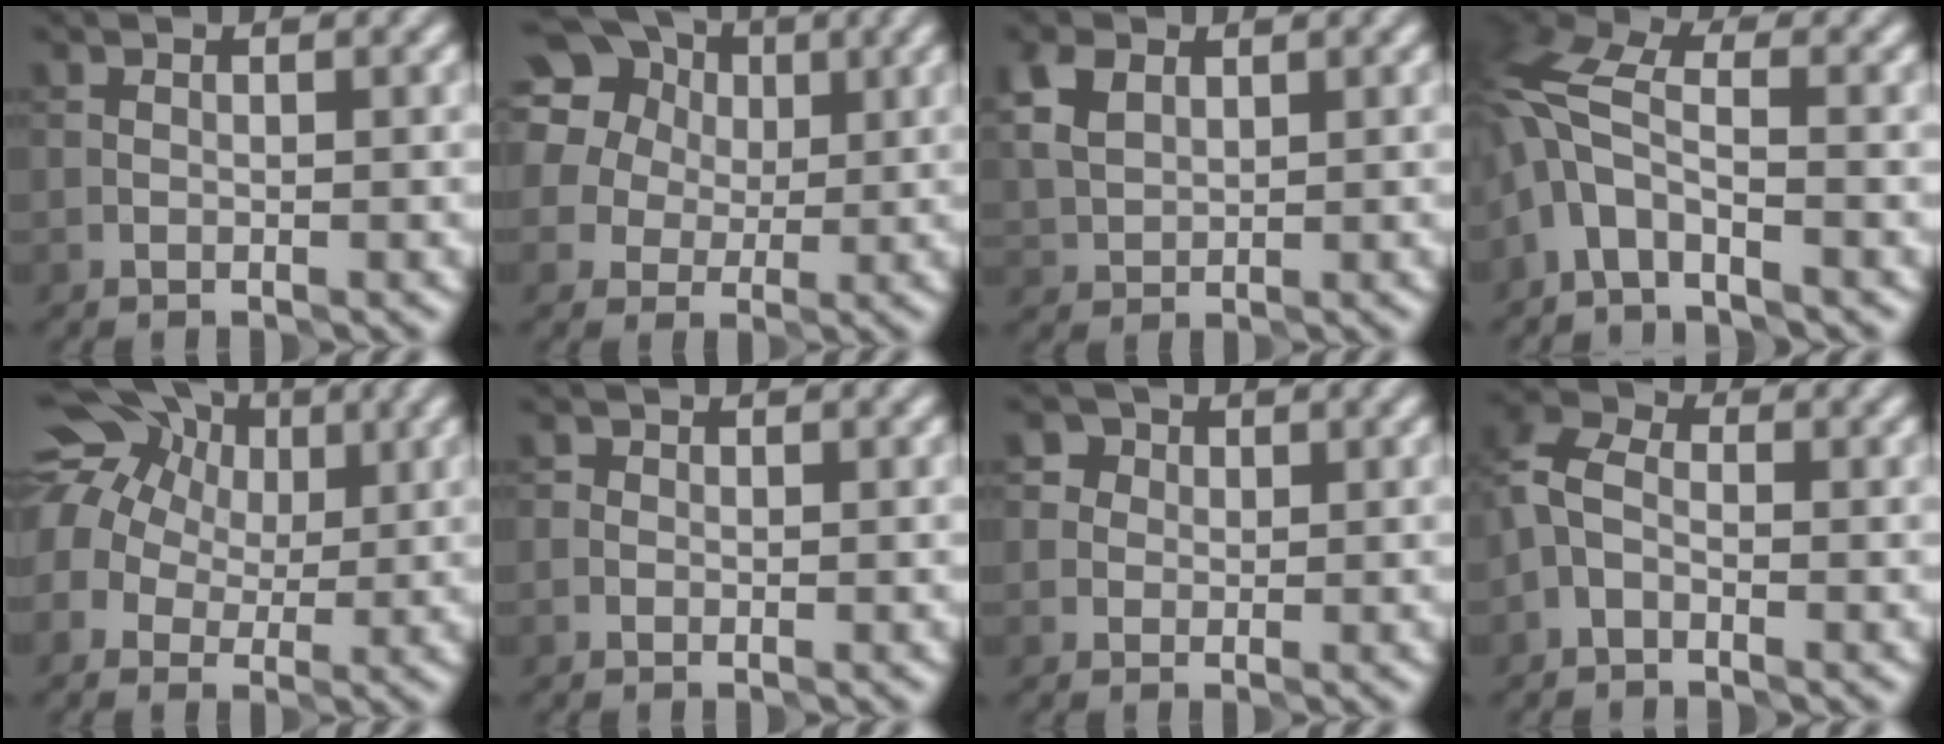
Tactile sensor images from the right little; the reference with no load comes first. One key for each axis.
{"total": 15.6, "fx": 6.8, "fy": 12.7, "fz": 6.0, "tx": -0.160, "ty": 0.049, "tz": 0.098}
{"total": 3.7, "fx": 1.8, "fy": 2.4, "fz": 2.1, "tx": -0.055, "ty": 0.012, "tz": 0.034}
{"total": 4.7, "fx": -2.3, "fy": 1.9, "fz": 3.7, "tx": -0.082, "ty": 0.014, "tz": -0.058}
{"total": 12.8, "fx": 5.2, "fy": 9.9, "fz": 6.4, "tx": -0.127, "ty": 0.047, "tz": 0.064}
{"total": 0.7, "fx": 0.1, "fy": 0.7, "fz": 0.2, "tx": 0.005, "ty": -0.002, "tz": -0.009}
{"total": 2.9, "fx": 1.3, "fy": 2.5, "fz": 0.7, "tx": 0.015, "ty": 0.011, "tz": 0.007}
{"total": 3.3, "fx": -0.5, "fy": 2.2, "fz": 2.4, "tx": -0.053, "ty": 0.014, "tz": -0.024}